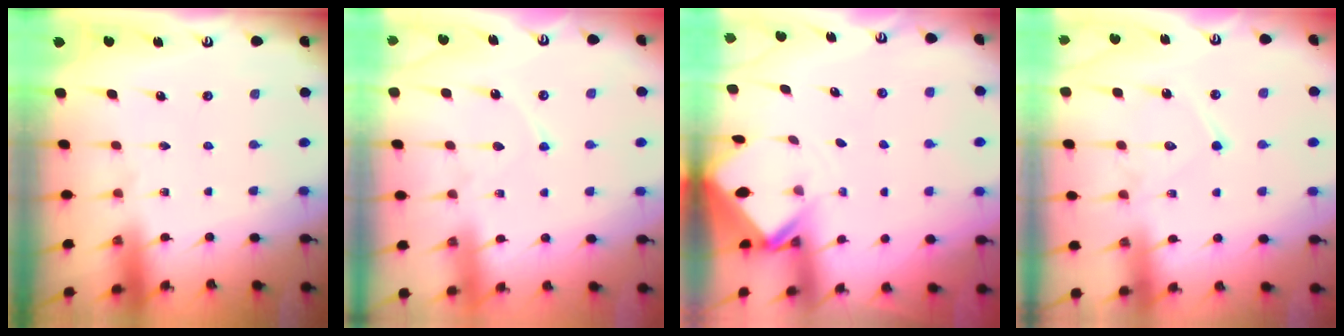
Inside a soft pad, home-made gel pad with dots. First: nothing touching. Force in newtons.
{"total": 5.8, "press": 5.8, "slide": 0.7}
{"total": 2.7, "press": 2.7, "slide": 0.2}
{"total": 11.7, "press": 11.7, "slide": 1.0}